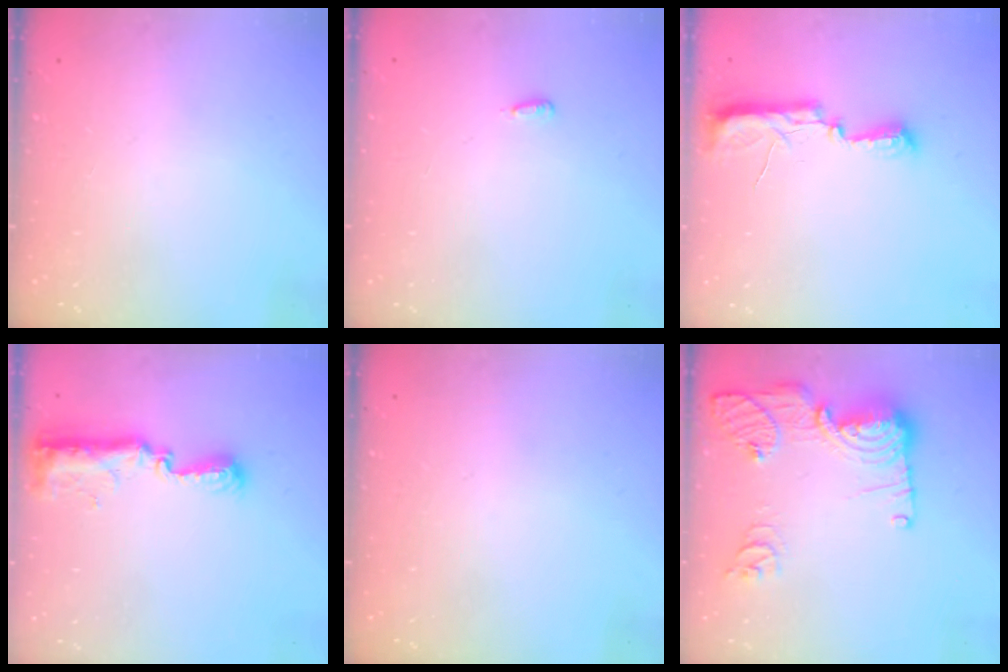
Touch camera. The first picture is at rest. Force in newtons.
{"total": 2.7, "press": 2.6, "slide": 0.9}
{"total": 7.4, "press": 7.4, "slide": 0.7}
{"total": 8.9, "press": 8.9, "slide": 0.8}
{"total": 0.0}
{"total": 16.2, "press": 16.2, "slide": 1.7}